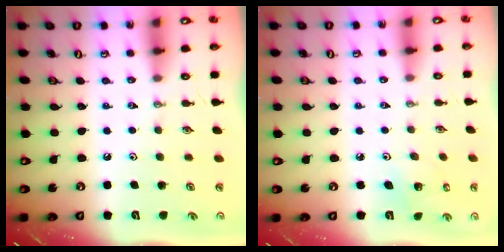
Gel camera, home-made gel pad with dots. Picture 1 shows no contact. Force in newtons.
{"total": 3.3, "press": 3.3, "slide": 0.2}